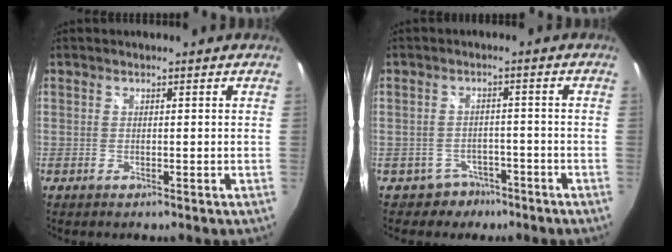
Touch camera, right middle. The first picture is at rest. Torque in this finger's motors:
{"motor_torque": [-0.52, -0.39, 0.02, -0.03]}